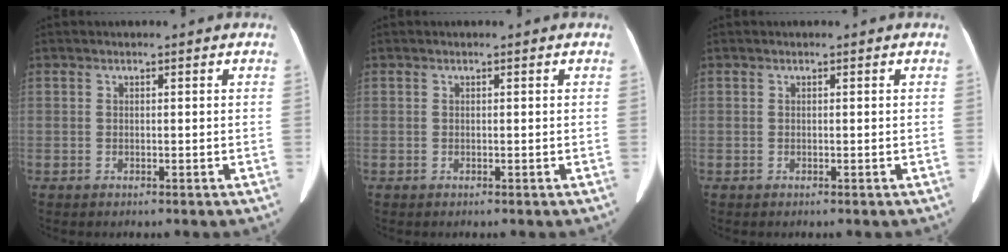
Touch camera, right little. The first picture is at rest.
{"total": 0.0}
{"total": 0.0}